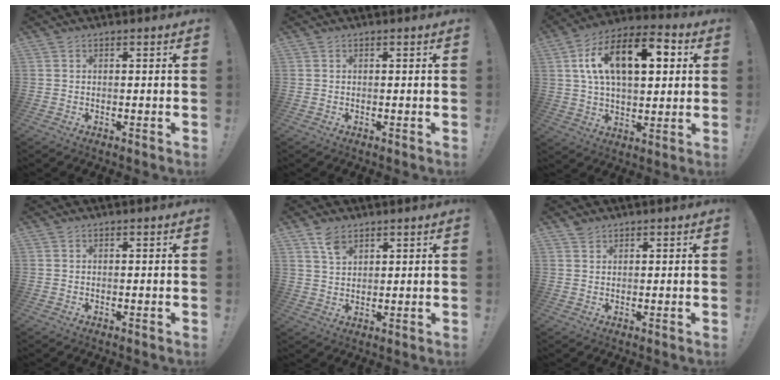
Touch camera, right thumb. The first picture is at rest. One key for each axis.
{"total": 0.0}
{"total": 18.6, "fx": 5.5, "fy": 9.8, "fz": 14.8, "tx": -0.259, "ty": -0.002, "tz": 0.089}
{"total": 0.0}
{"total": 5.1, "fx": 3.4, "fy": 2.6, "fz": 2.6, "tx": -0.044, "ty": -0.017, "tz": 0.062}
{"total": 1.9, "fx": 1.7, "fy": 0.8, "fz": 0.4, "tx": -0.001, "ty": -0.007, "tz": 0.032}